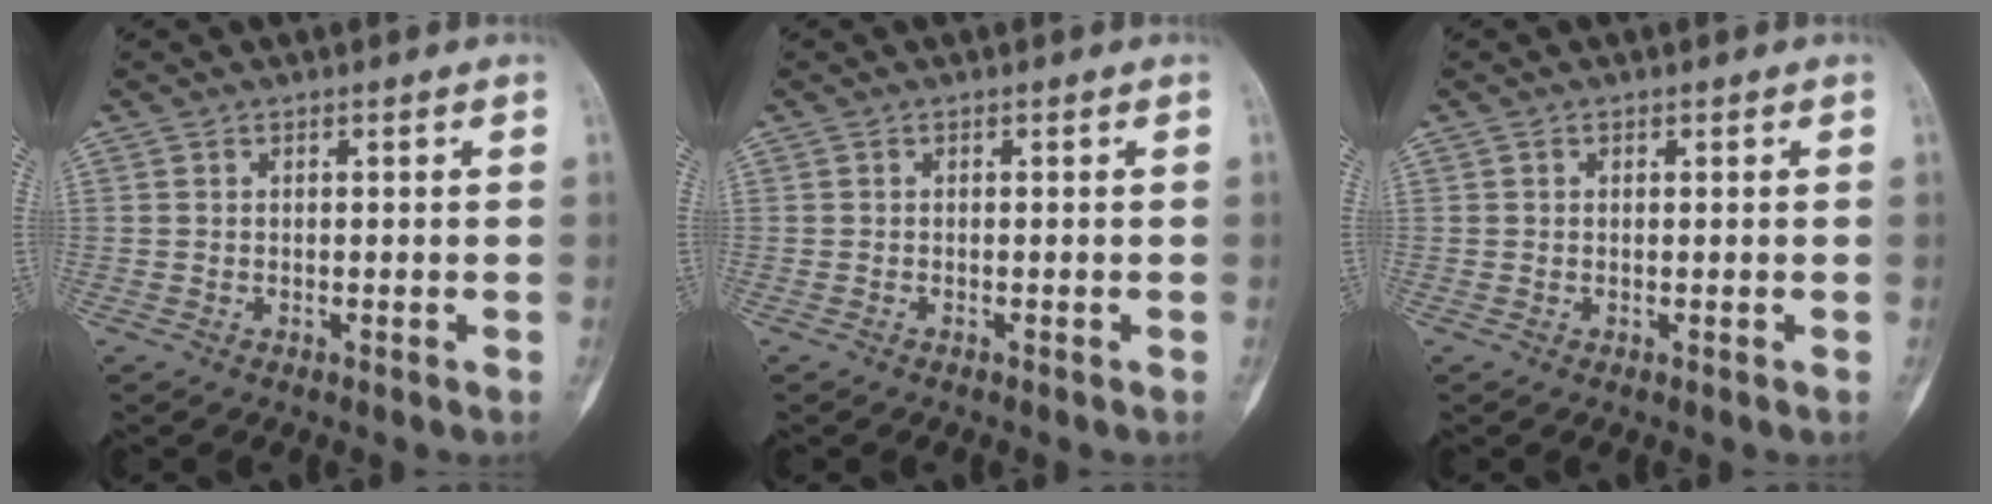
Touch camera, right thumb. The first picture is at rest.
{"total": 0.0}
{"total": 0.0}